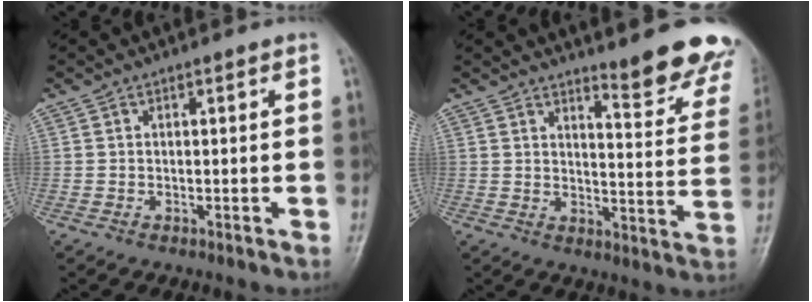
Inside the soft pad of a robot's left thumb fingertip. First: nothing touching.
{"total": 12.9, "force": [10.8, 2.3, 6.7], "torque": [-0.050, -0.091, 0.125]}